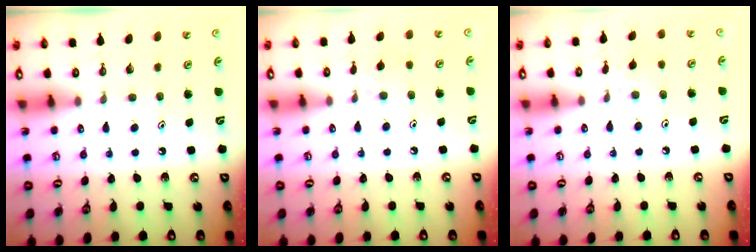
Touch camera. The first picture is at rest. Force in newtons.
{"total": 5.0, "press": 4.9, "slide": 0.8}
{"total": 2.5, "press": 2.5, "slide": 0.5}